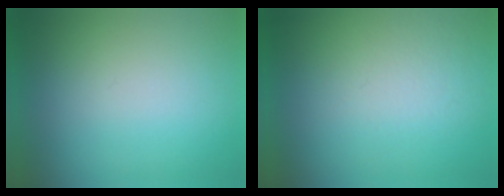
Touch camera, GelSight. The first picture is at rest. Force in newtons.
{"total": 5.0}